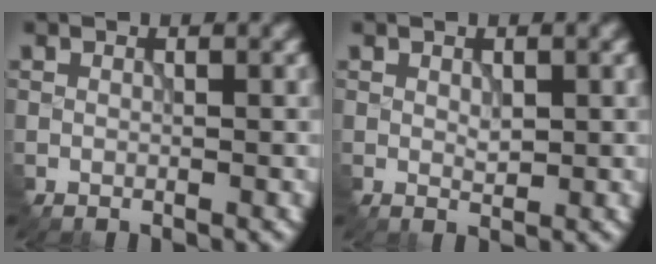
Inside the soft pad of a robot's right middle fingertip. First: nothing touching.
{"total": 0.9, "force": [0.2, 0.5, 0.7], "torque": [-0.015, -0.002, 0.007]}